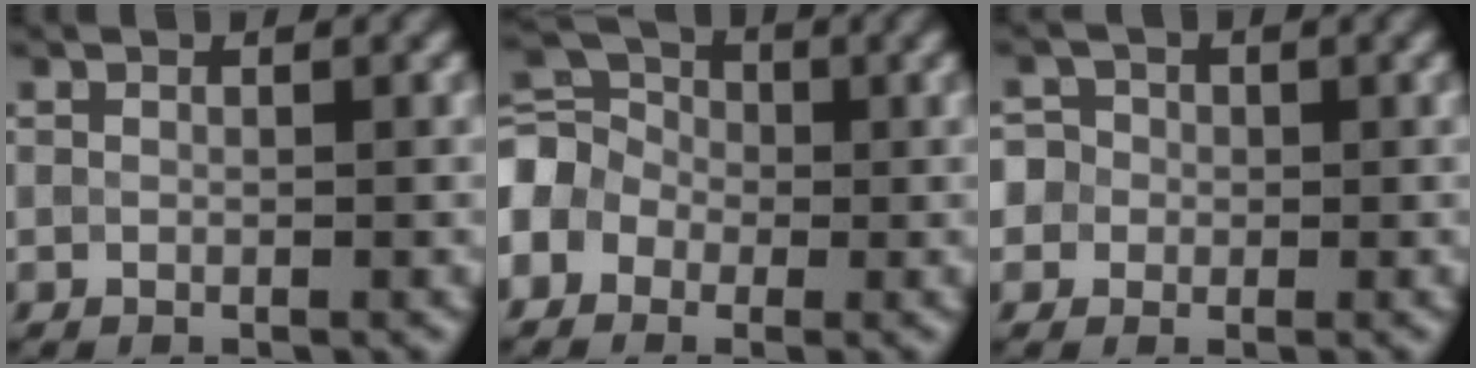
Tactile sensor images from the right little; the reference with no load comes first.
{"total": 6.2, "force": [-1.4, 5.0, 3.3], "torque": [-0.077, 0.017, -0.043]}
{"total": 4.6, "force": [-0.1, 4.4, 1.3], "torque": [-0.017, 0.031, -0.033]}